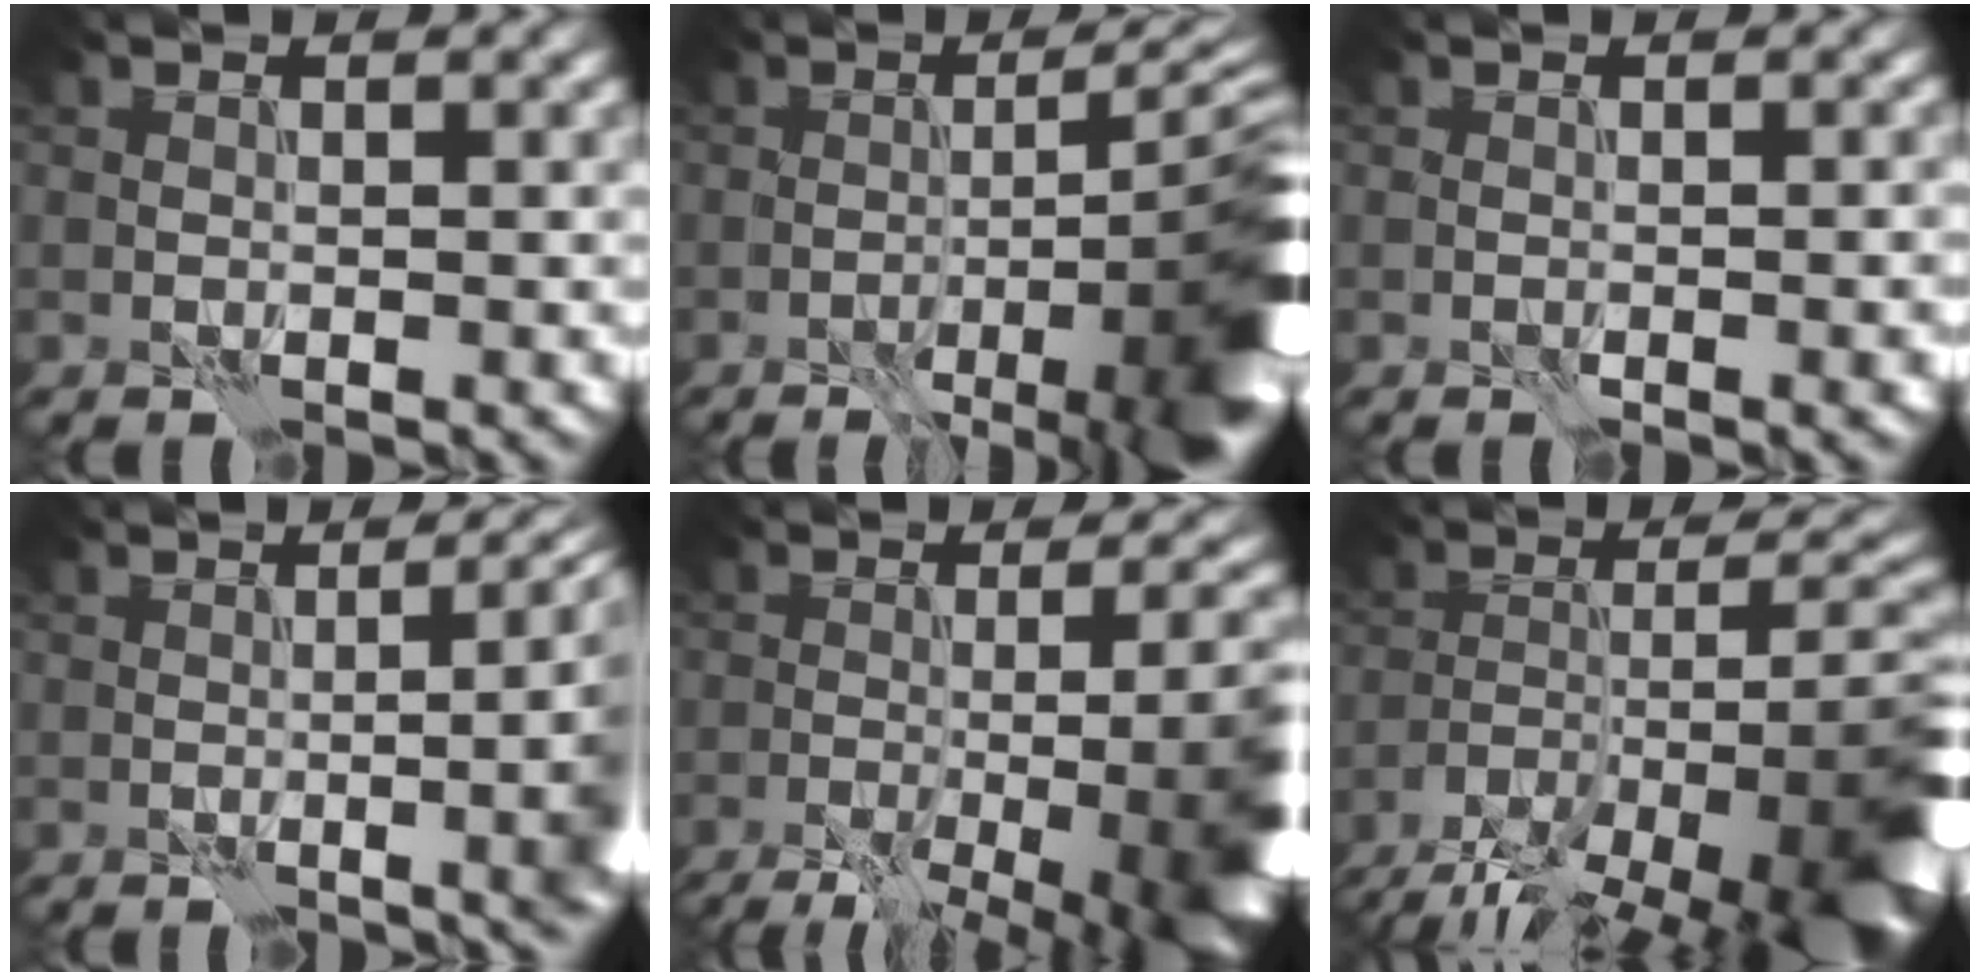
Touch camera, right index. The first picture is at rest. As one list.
[{"total": 12.7, "force": [-5.2, 3.3, 11.1], "torque": [-0.106, 0.012, -0.066]}, {"total": 1.2, "force": [-0.5, 0.0, 1.1], "torque": [-0.015, -0.005, -0.008]}, {"total": 8.3, "force": [0.7, 3.2, 7.6], "torque": [-0.057, 0.011, 0.001]}, {"total": 16.3, "force": [-6.5, 5.8, 13.8], "torque": [-0.135, -0.002, -0.076]}, {"total": 14.3, "force": [-8.6, 5.5, 10.0], "torque": [-0.173, -0.010, -0.122]}]